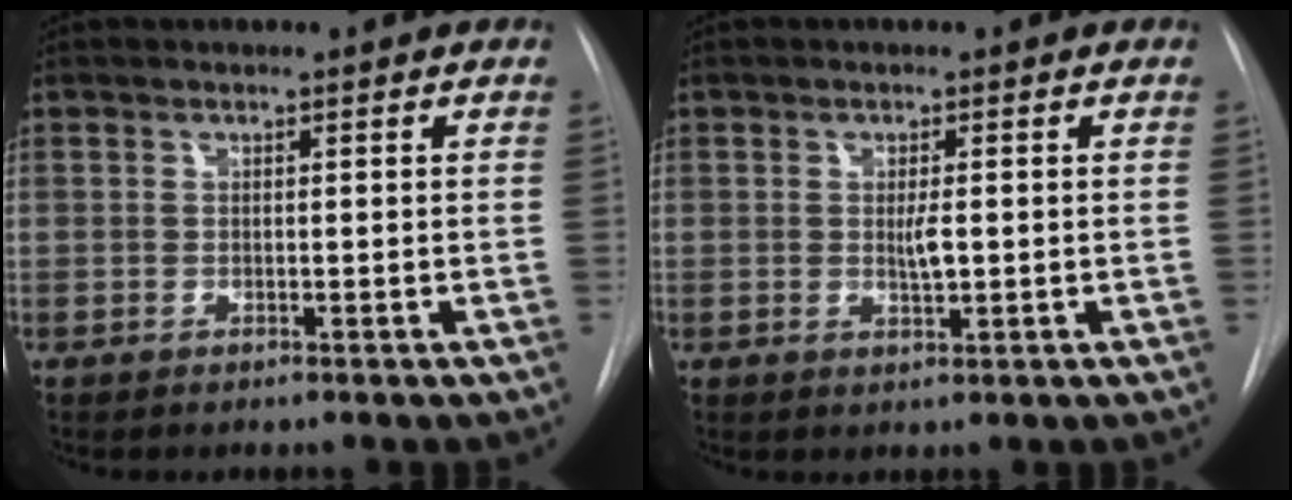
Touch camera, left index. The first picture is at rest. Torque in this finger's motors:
{"motor_torque": [0.10, 0.02, 0.02, 0.04]}